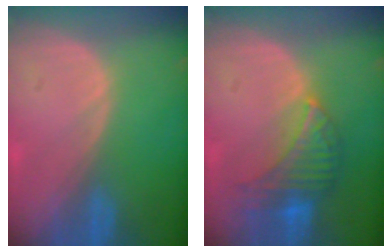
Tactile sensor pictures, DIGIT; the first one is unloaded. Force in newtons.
{"total": 7.7, "press": 7.1, "slide": 3.0}